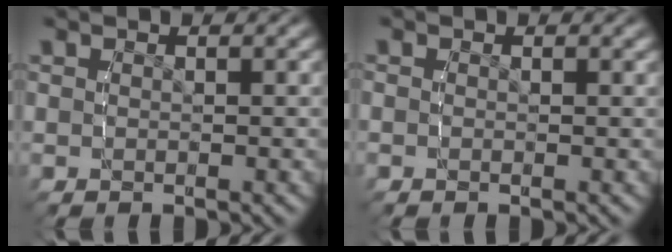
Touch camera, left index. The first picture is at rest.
{"total": 0.6, "force": [-0.4, 0.5, 0.1], "torque": [0.003, -0.004, -0.010]}